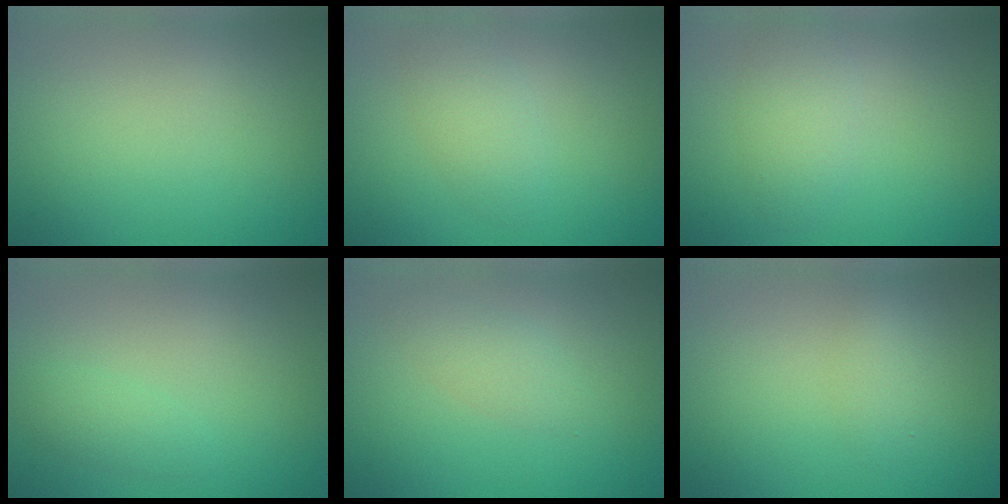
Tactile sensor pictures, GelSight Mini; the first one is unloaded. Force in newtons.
{"total": 2.3, "press": 2.3, "slide": 0.2}
{"total": 2.5, "press": 2.5, "slide": 0.2}
{"total": 1.3, "press": 1.3, "slide": 0.0}
{"total": 1.6, "press": 1.6, "slide": 0.1}
{"total": 1.6, "press": 1.5, "slide": 0.2}